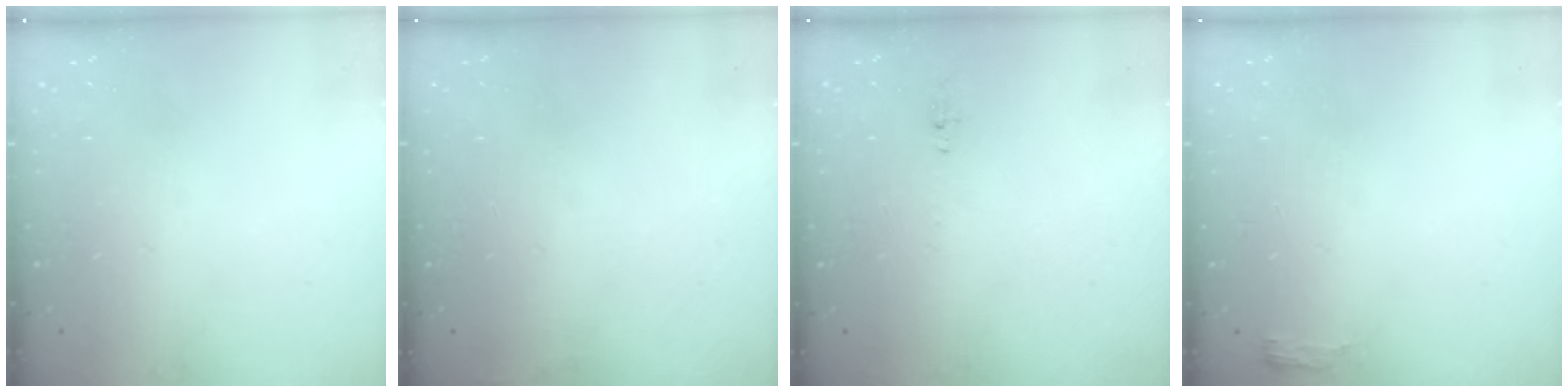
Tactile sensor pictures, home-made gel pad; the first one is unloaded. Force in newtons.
{"total": 2.9, "press": 2.4, "slide": 1.6}
{"total": 4.6, "press": 4.4, "slide": 1.6}
{"total": 3.3, "press": 3.2, "slide": 1.0}